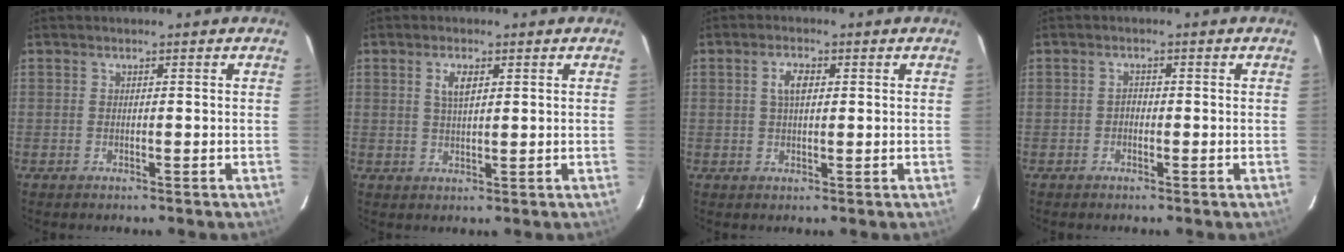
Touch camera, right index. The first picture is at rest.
{"total": 3.3, "force": [1.3, 1.3, 2.7], "torque": [-0.052, 0.002, 0.025]}
{"total": 3.4, "force": [0.9, 1.7, 2.8], "torque": [-0.055, 0.008, 0.018]}
{"total": 1.0, "force": [-0.5, 0.7, 0.3], "torque": [-0.005, 0.003, -0.010]}